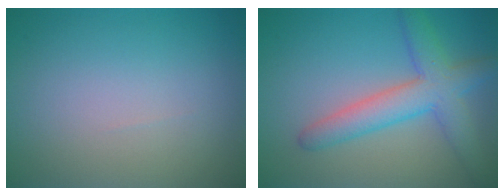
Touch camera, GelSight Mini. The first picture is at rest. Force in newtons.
{"total": 5.3, "press": 5.3, "slide": 0.1}